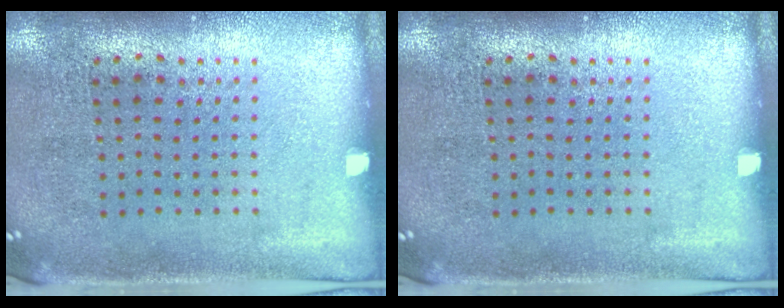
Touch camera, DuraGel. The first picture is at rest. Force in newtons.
{"total": 0.0}